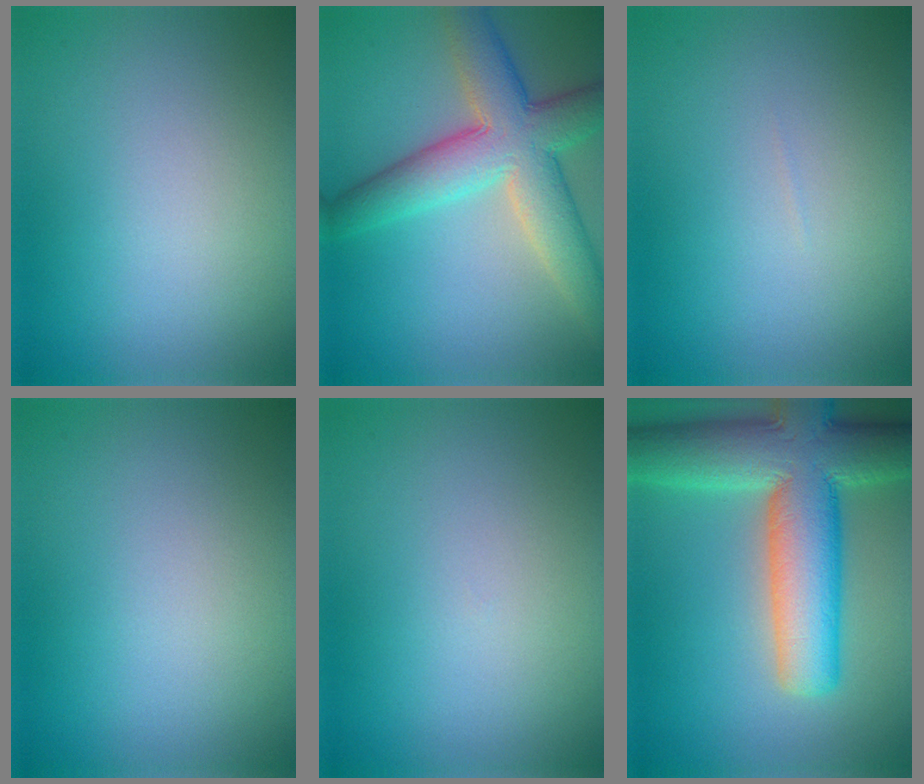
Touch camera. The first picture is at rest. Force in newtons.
{"total": 8.0, "press": 8.0, "slide": 0.5}
{"total": 0.0}
{"total": 0.0}
{"total": 0.0}
{"total": 12.5, "press": 12.4, "slide": 0.7}